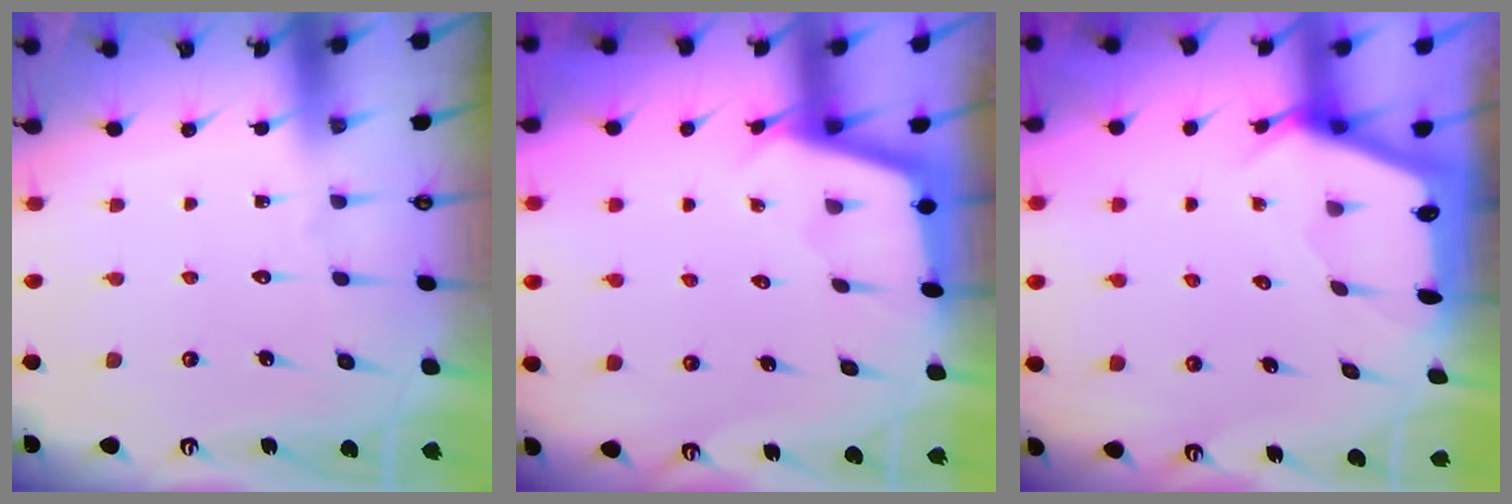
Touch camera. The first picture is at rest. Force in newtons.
{"total": 2.6, "press": 2.6, "slide": 0.1}
{"total": 2.5, "press": 2.4, "slide": 0.3}